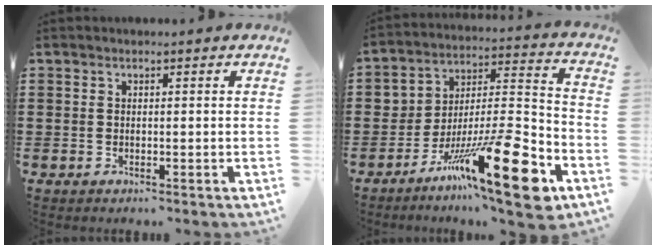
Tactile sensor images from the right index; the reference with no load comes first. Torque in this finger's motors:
{"motor_torque": [1.08, -1.05, 1.05, 0.21]}